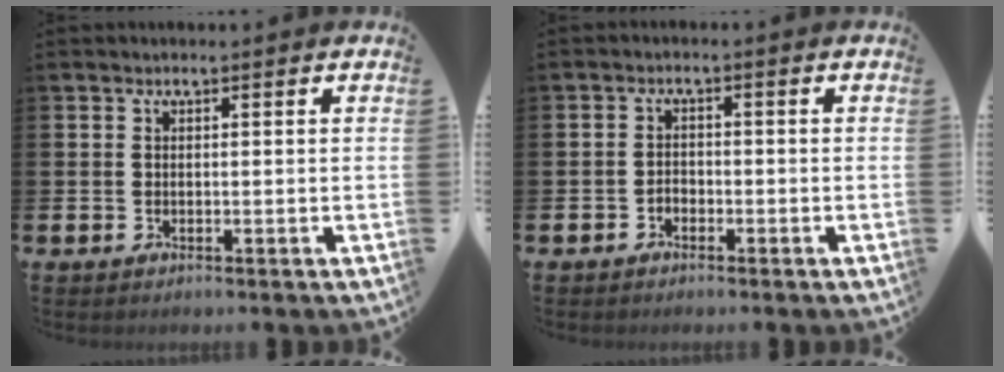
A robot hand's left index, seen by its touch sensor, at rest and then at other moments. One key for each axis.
{"total": 1.3, "fx": -1.0, "fy": 0.8, "fz": 0.2, "tx": -0.011, "ty": 0.006, "tz": -0.020}